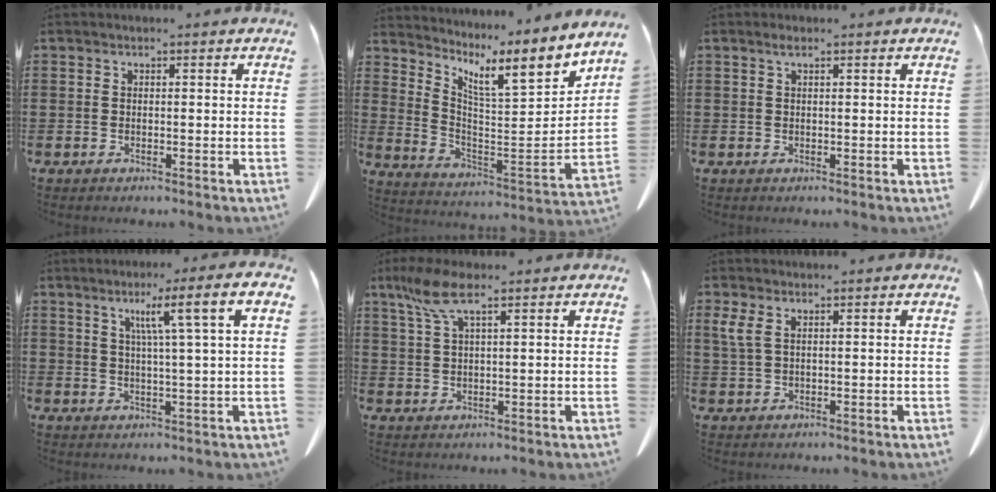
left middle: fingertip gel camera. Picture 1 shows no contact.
{"total": 8.6, "force": [6.4, 1.4, 5.5], "torque": [-0.111, -0.062, 0.095]}
{"total": 0.9, "force": [0.5, 0.1, 0.7], "torque": [-0.015, 0.002, 0.008]}
{"total": 6.5, "force": [2.3, -1.0, 5.9], "torque": [-0.111, -0.006, 0.031]}
{"total": 6.4, "force": [3.6, 1.7, 5.1], "torque": [-0.113, 0.002, 0.062]}
{"total": 2.7, "force": [1.3, 0.9, 2.2], "torque": [-0.058, 0.000, 0.021]}